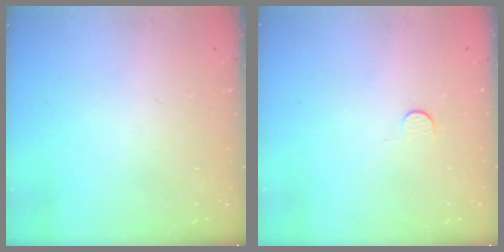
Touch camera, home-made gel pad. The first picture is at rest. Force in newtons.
{"total": 2.8, "press": 2.8, "slide": 0.4}